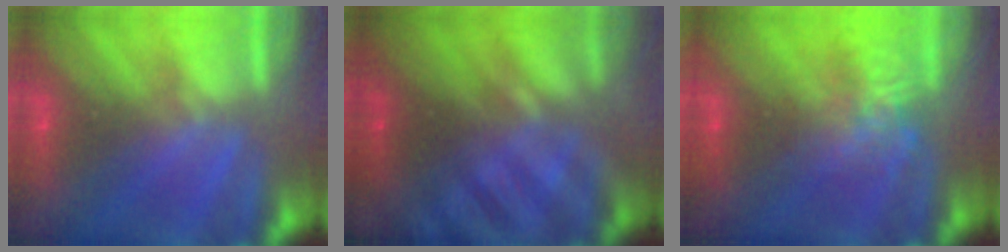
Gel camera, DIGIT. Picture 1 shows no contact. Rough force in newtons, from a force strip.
{"total": 2.9}
{"total": 4.7}